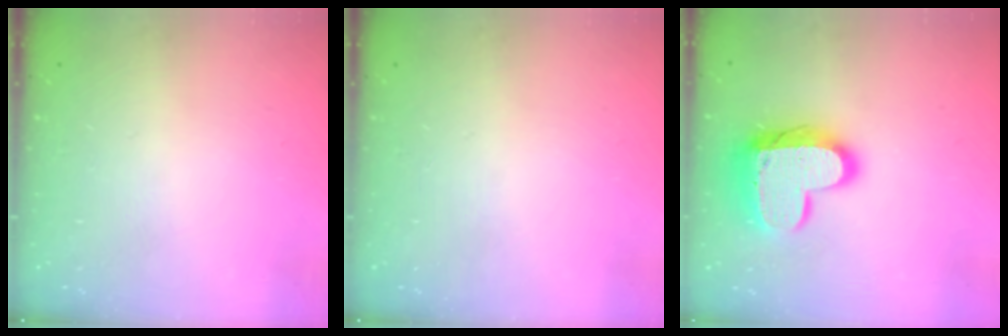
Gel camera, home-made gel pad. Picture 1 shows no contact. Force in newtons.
{"total": 0.0}
{"total": 16.3, "press": 16.2, "slide": 1.4}